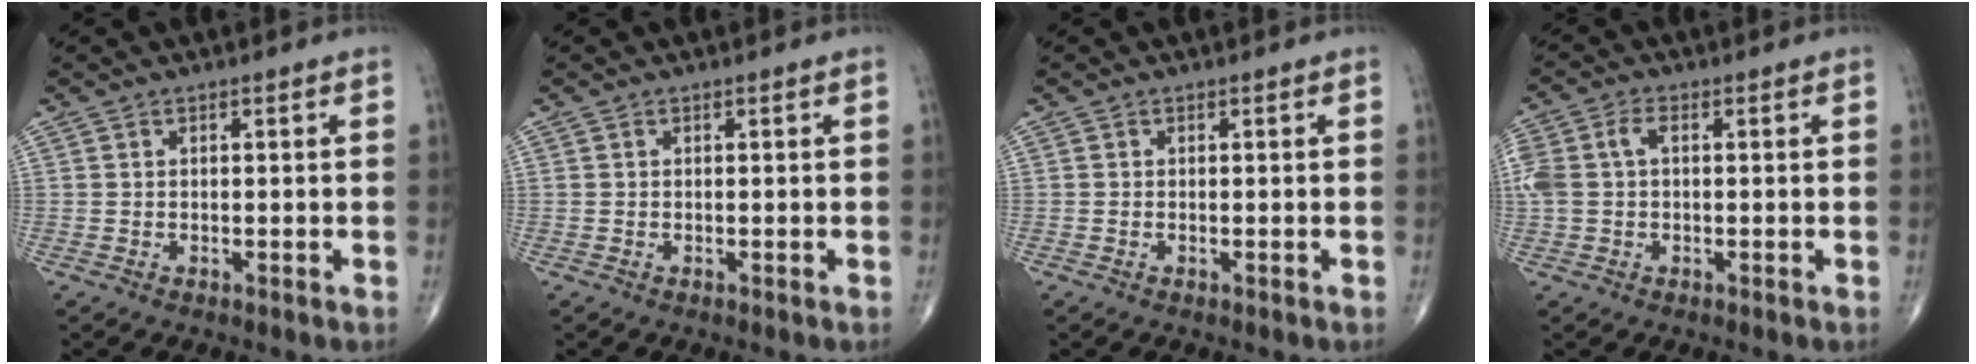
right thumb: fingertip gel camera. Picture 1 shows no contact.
{"total": 0.0}
{"total": 0.0}
{"total": 6.5, "force": [0.6, 4.1, 4.9], "torque": [-0.135, 0.025, 0.014]}